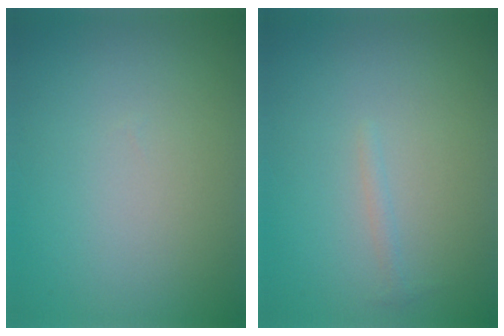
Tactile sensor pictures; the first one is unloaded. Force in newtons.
{"total": 0.6, "press": 0.6, "slide": 0.1}